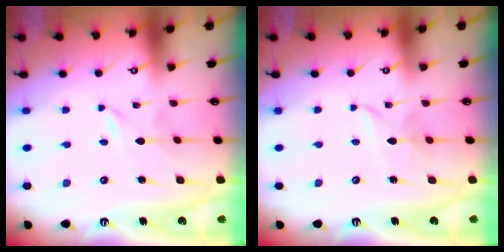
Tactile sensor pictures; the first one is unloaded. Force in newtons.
{"total": 3.0, "press": 3.0, "slide": 0.2}